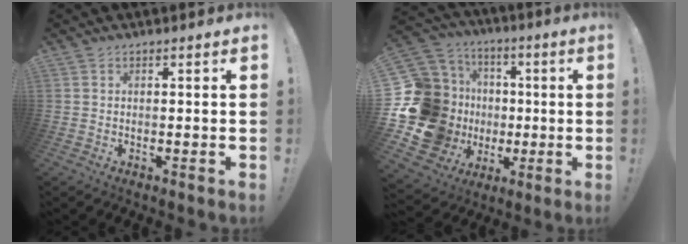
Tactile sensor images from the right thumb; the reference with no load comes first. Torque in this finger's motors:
{"motor_torque": [0.41, 0.15, 0.25, -0.16, 0.06]}